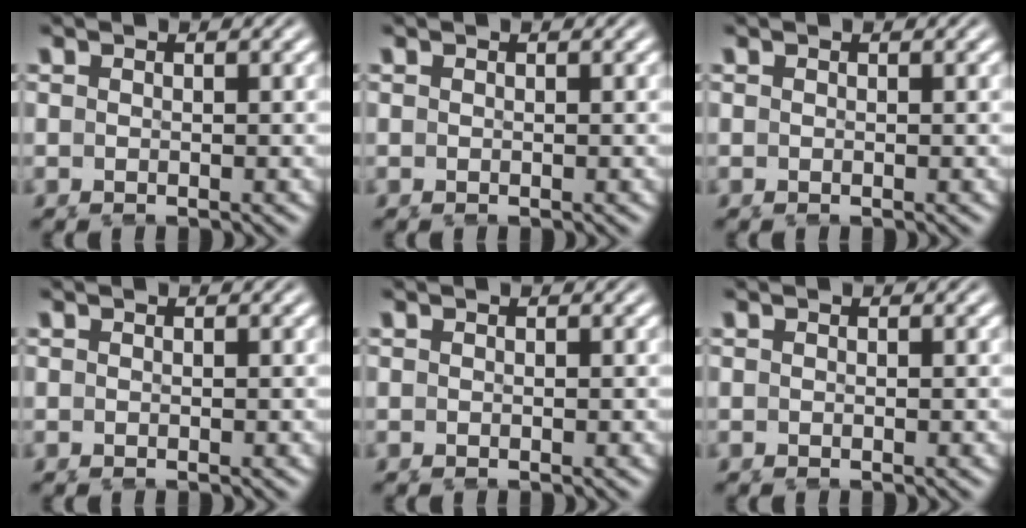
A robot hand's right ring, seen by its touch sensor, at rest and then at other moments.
{"total": 0.0}
{"total": 0.0}
{"total": 0.0}
{"total": 0.0}
{"total": 0.0}